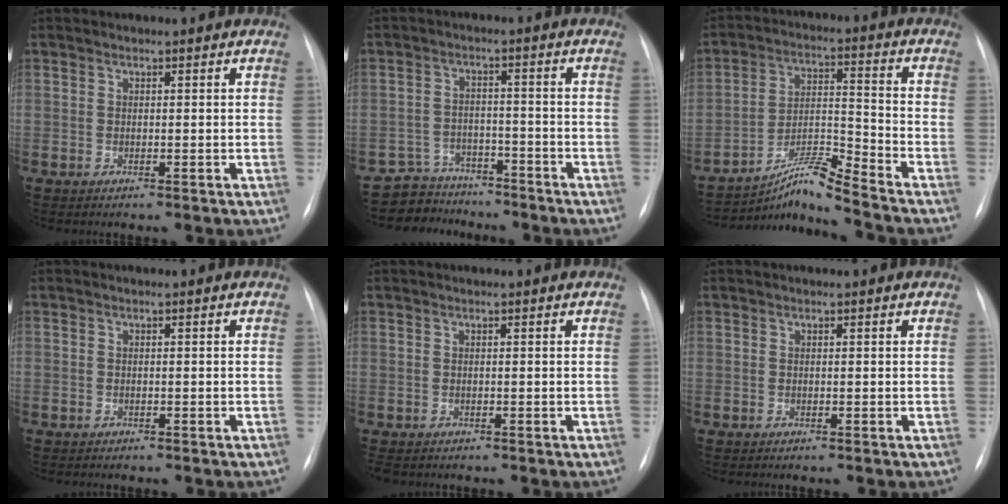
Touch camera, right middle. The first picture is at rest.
{"total": 6.7, "force": [-5.9, 3.2, -0.8], "torque": [0.019, 0.024, -0.098]}
{"total": 8.3, "force": [-7.5, -2.2, 2.6], "torque": [-0.059, 0.005, -0.133]}
{"total": 0.0}
{"total": 1.3, "force": [-1.0, 0.7, 0.4], "torque": [-0.005, 0.000, -0.012]}
{"total": 0.0}